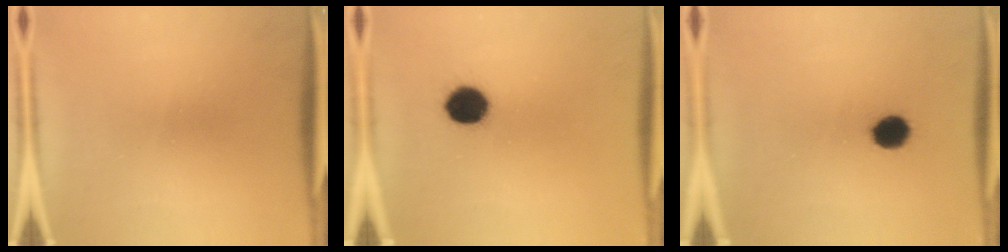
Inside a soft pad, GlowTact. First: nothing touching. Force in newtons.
{"total": 8.1}
{"total": 5.9}